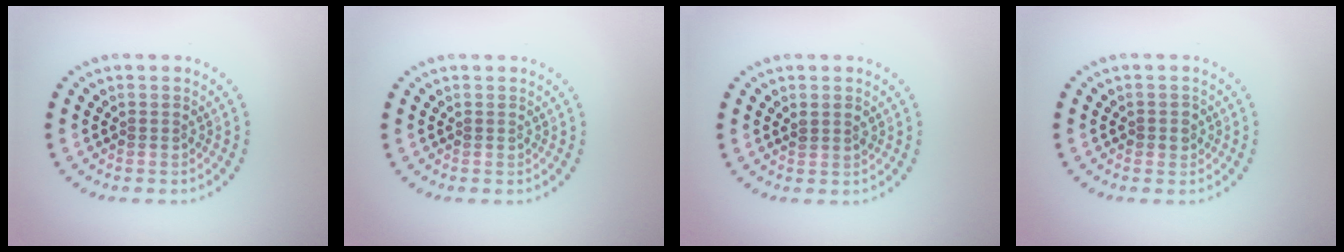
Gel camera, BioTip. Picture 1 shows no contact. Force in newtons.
{"total": 0.0}
{"total": 0.9, "press": 0.8, "slide": 0.4}
{"total": 1.1, "press": 1.0, "slide": 0.4}